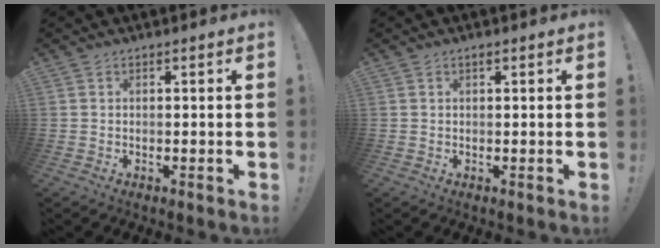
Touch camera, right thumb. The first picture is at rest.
{"total": 0.7, "force": [0.5, 0.3, 0.4], "torque": [-0.009, 0.000, 0.009]}